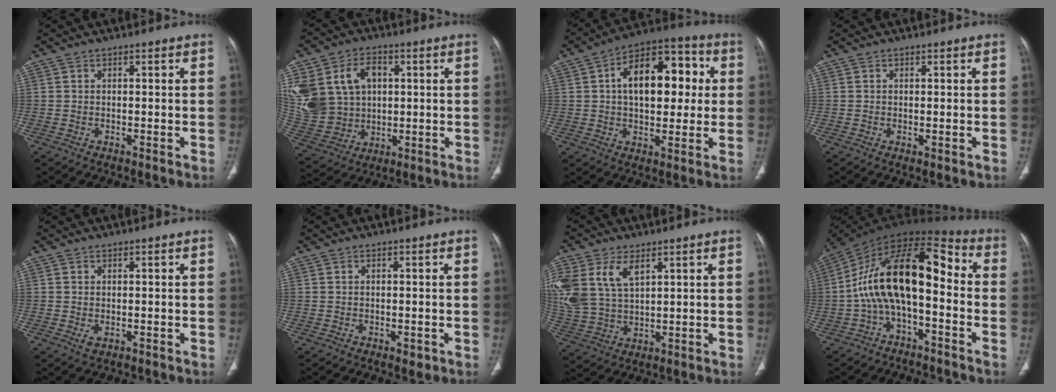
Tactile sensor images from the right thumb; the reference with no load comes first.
{"total": 21.5, "force": [4.6, 17.0, 12.3], "torque": [-0.271, 0.026, 0.112]}
{"total": 17.6, "force": [2.9, 10.2, 14.1], "torque": [-0.175, 0.027, 0.039]}
{"total": 0.8, "force": [-0.1, 0.3, 0.7], "torque": [-0.017, -0.005, 0.000]}
{"total": 1.4, "force": [-0.2, 0.9, 1.0], "torque": [-0.022, -0.005, -0.001]}
{"total": 1.5, "force": [-0.5, 0.9, 1.1], "torque": [-0.012, -0.002, -0.003]}
{"total": 15.3, "force": [6.2, 9.4, 10.3], "torque": [-0.243, -0.006, 0.131]}
{"total": 18.0, "force": [-1.9, 8.7, 15.6], "torque": [-0.255, 0.074, -0.041]}